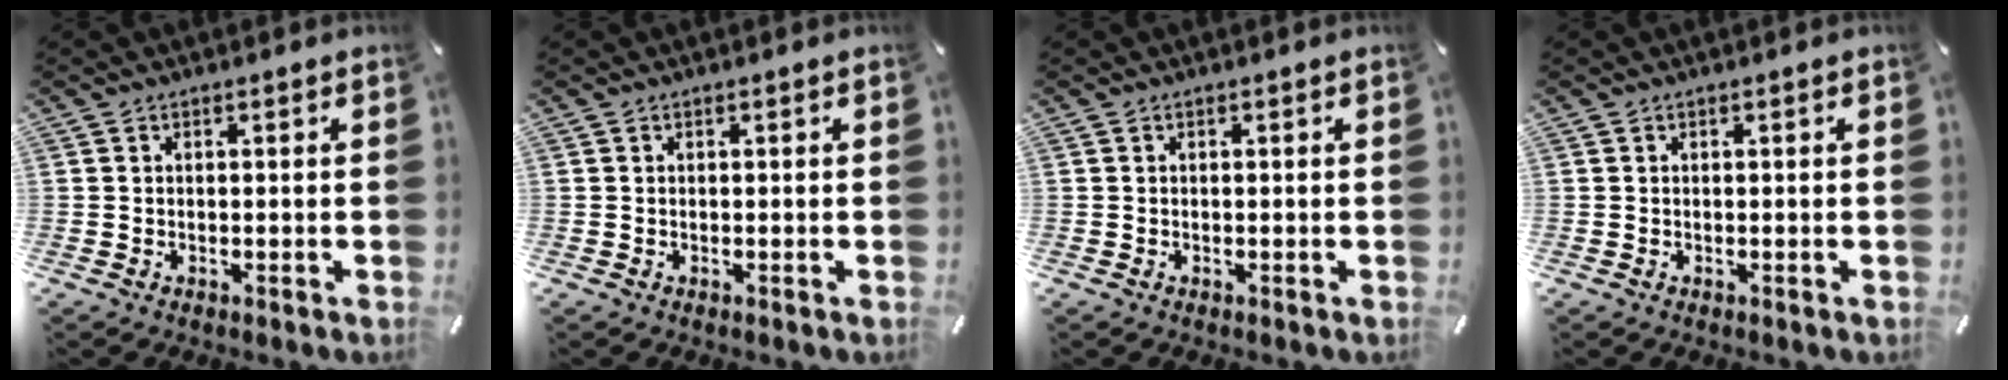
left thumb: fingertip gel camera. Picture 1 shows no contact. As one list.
[{"total": 0.0}, {"total": 0.0}, {"total": 0.0}]